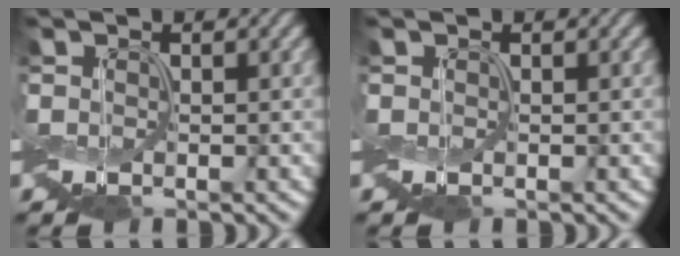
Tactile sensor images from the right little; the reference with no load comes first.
{"total": 0.0}